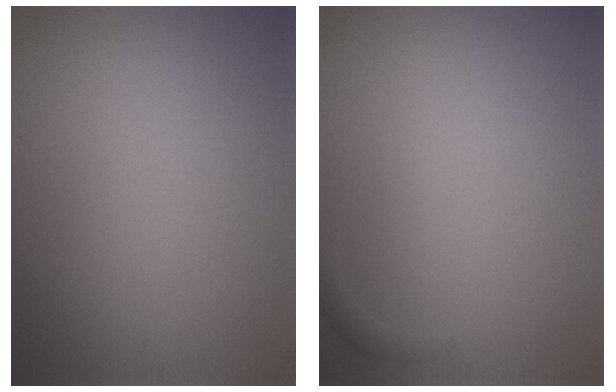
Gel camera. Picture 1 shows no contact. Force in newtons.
{"total": 0.6, "press": 0.6, "slide": 0.1}